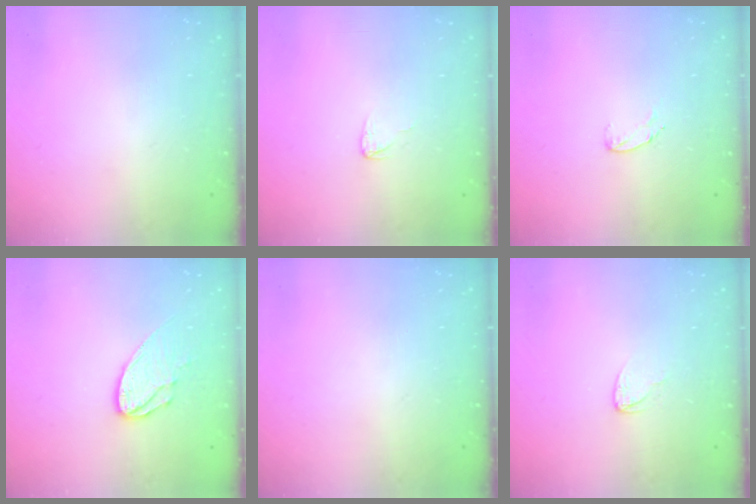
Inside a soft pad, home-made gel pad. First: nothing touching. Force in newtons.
{"total": 3.3, "press": 3.3, "slide": 0.2}
{"total": 5.0, "press": 4.9, "slide": 0.4}
{"total": 9.3, "press": 9.2, "slide": 0.5}
{"total": 0.0}
{"total": 2.7, "press": 2.7, "slide": 0.2}